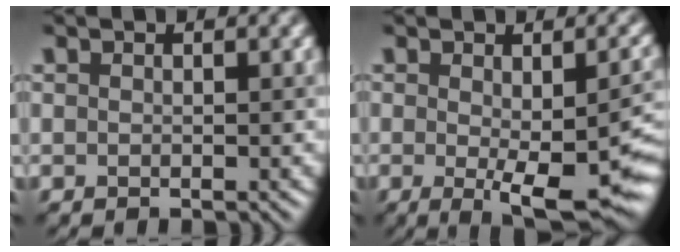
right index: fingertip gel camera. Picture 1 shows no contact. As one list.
[{"total": 8.6, "force": [-1.7, 2.8, 8.0], "torque": [-0.114, -0.027, -0.010]}]